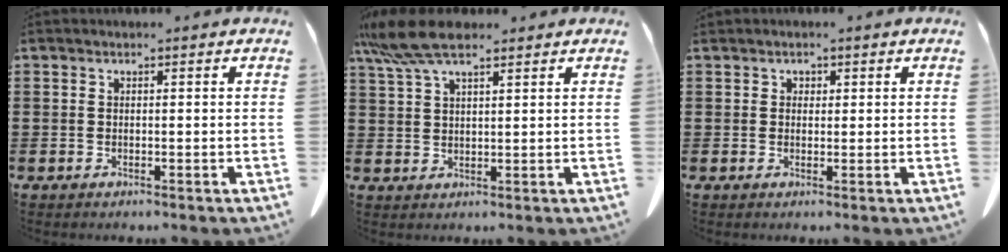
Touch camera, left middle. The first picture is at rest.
{"total": 7.4, "force": [5.5, 1.8, 4.7], "torque": [-0.112, -0.007, 0.101]}
{"total": 1.0, "force": [0.6, 0.8, 0.2], "torque": [-0.007, 0.003, 0.013]}